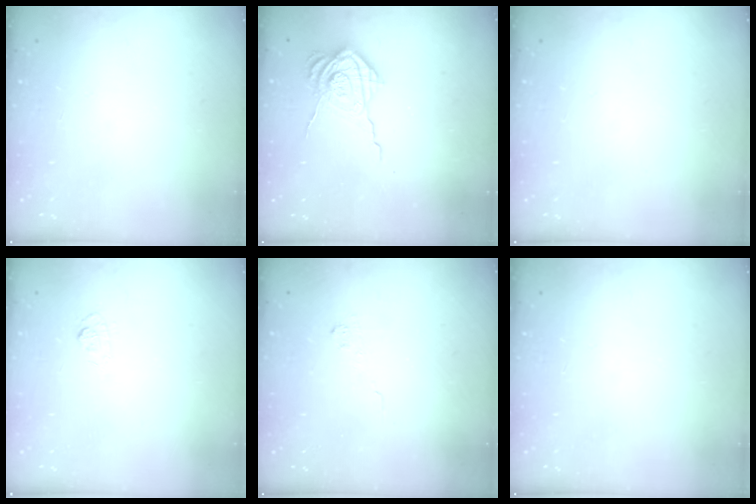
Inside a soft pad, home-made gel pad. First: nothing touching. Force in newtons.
{"total": 11.2, "press": 11.1, "slide": 1.2}
{"total": 0.0}
{"total": 6.5, "press": 6.3, "slide": 1.7}
{"total": 3.7, "press": 3.6, "slide": 1.1}
{"total": 0.0}